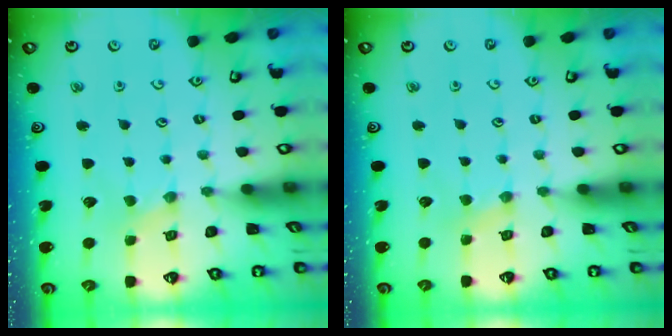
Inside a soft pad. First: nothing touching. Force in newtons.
{"total": 2.2, "press": 2.1, "slide": 0.4}